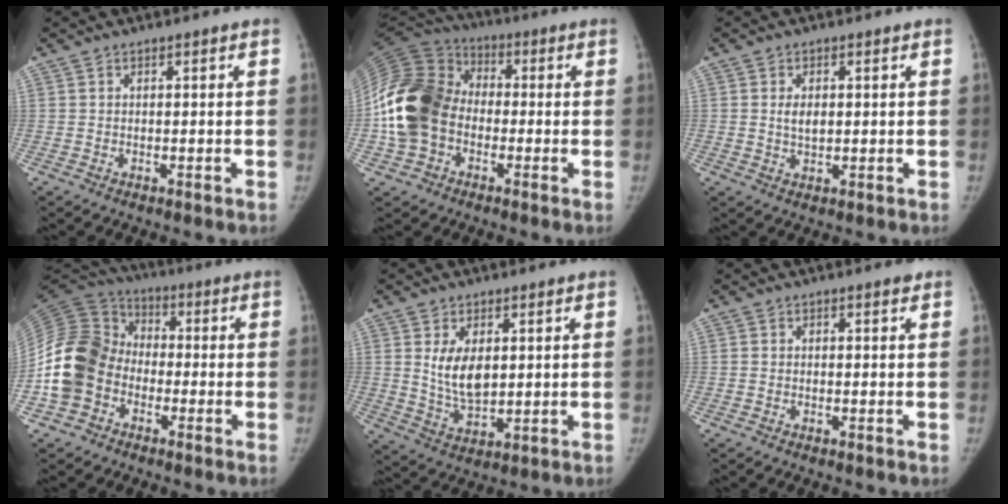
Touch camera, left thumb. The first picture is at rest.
{"total": 17.8, "force": [-2.5, 13.6, 11.2], "torque": [-0.232, 0.036, -0.054]}
{"total": 3.0, "force": [0.6, 1.8, 2.3], "torque": [-0.033, -0.005, 0.013]}
{"total": 15.0, "force": [-4.0, 12.0, 8.1], "torque": [-0.160, 0.048, -0.091]}
{"total": 8.1, "force": [1.9, 4.8, 6.2], "torque": [-0.092, -0.019, 0.047]}
{"total": 0.7, "force": [0.3, 0.4, 0.5], "torque": [-0.005, 0.001, 0.000]}